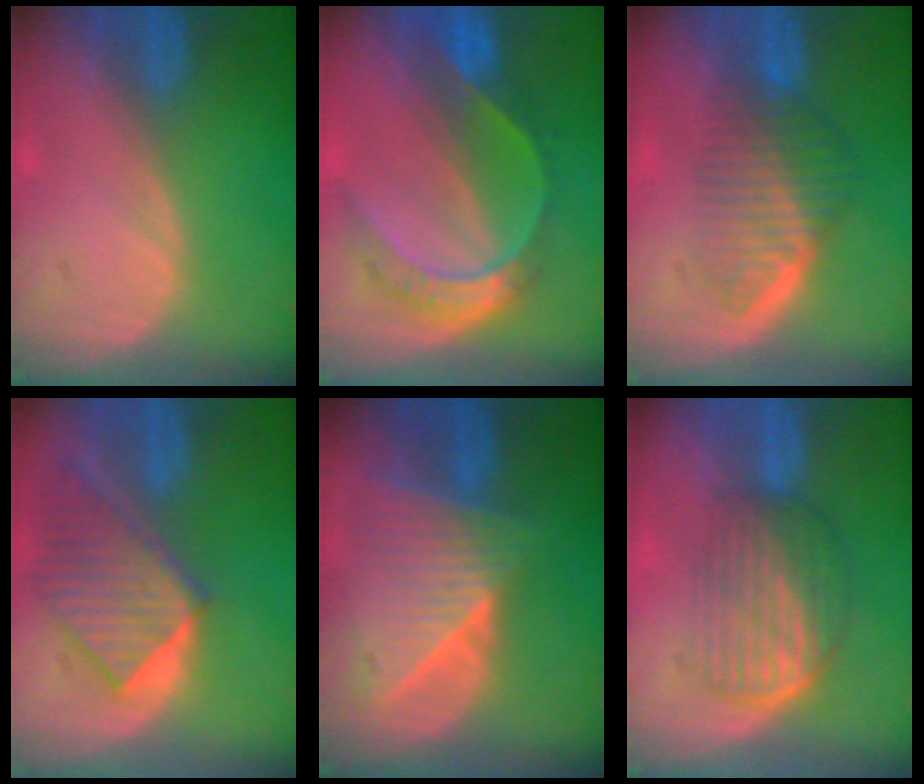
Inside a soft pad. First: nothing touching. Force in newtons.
{"total": 7.8, "press": 6.4, "slide": 4.4}
{"total": 6.6, "press": 5.9, "slide": 2.9}
{"total": 8.9, "press": 7.9, "slide": 4.1}
{"total": 9.1, "press": 8.1, "slide": 4.1}
{"total": 6.9, "press": 6.0, "slide": 3.5}